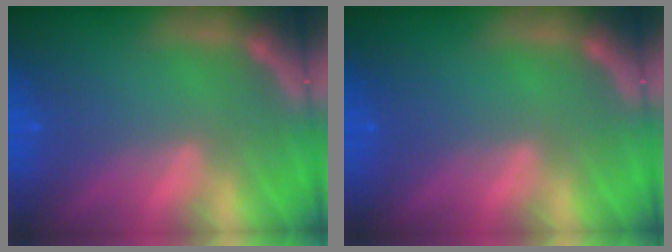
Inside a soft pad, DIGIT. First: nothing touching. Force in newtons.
{"total": 0.0}